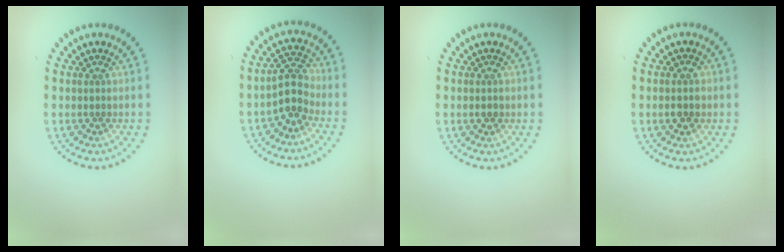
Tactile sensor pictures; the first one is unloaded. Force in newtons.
{"total": 3.0, "press": 2.8, "slide": 1.2}
{"total": 1.2, "press": 1.2, "slide": 0.1}
{"total": 1.7, "press": 1.7, "slide": 0.1}